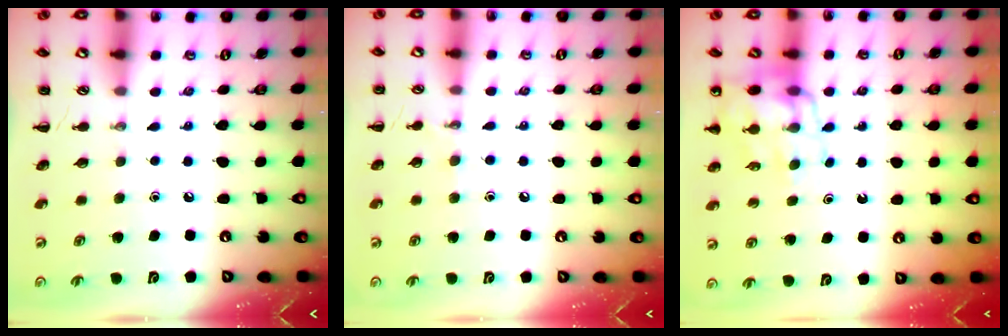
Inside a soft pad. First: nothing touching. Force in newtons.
{"total": 5.8, "press": 5.6, "slide": 1.6}
{"total": 14.3, "press": 13.7, "slide": 3.9}